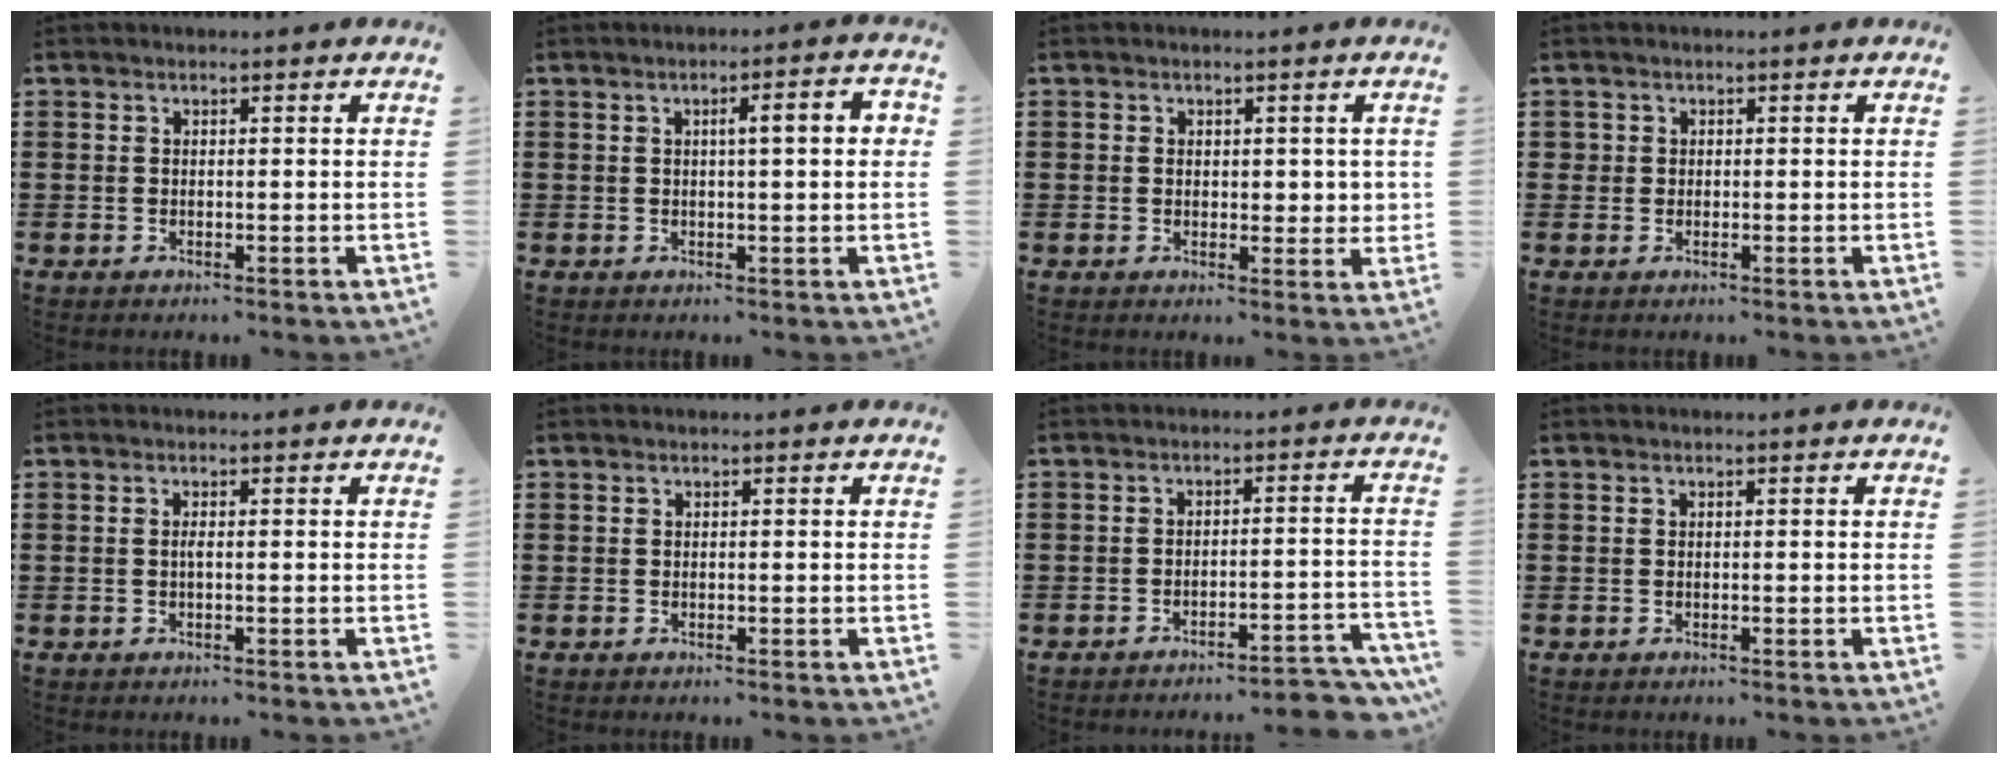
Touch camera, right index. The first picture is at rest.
{"total": 4.0, "force": [0.5, 0.6, 3.9], "torque": [-0.063, 0.001, 0.003]}
{"total": 2.3, "force": [0.5, 1.9, 1.2], "torque": [-0.021, 0.009, 0.006]}
{"total": 0.9, "force": [0.2, 0.9, 0.1], "torque": [-0.004, 0.006, 0.003]}
{"total": 0.8, "force": [-0.1, 0.0, 0.8], "torque": [-0.018, -0.003, -0.003]}
{"total": 0.0}
{"total": 3.7, "force": [-3.5, 0.0, 1.3], "torque": [-0.024, -0.006, -0.071]}
{"total": 0.0}